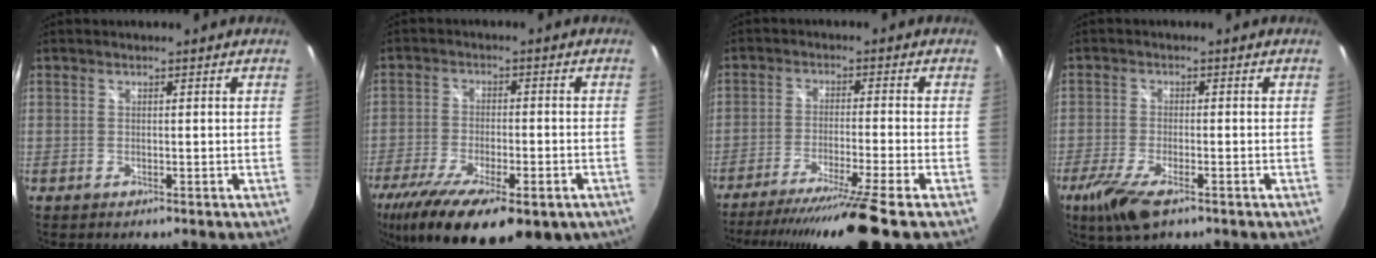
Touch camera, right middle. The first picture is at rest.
{"total": 20.7, "force": [-12.6, 7.6, 14.6], "torque": [-0.282, -0.066, -0.192]}
{"total": 14.3, "force": [-11.7, -2.4, 7.9], "torque": [-0.152, -0.033, -0.189]}
{"total": 7.8, "force": [-4.9, 2.2, 5.7], "torque": [-0.139, -0.028, -0.092]}